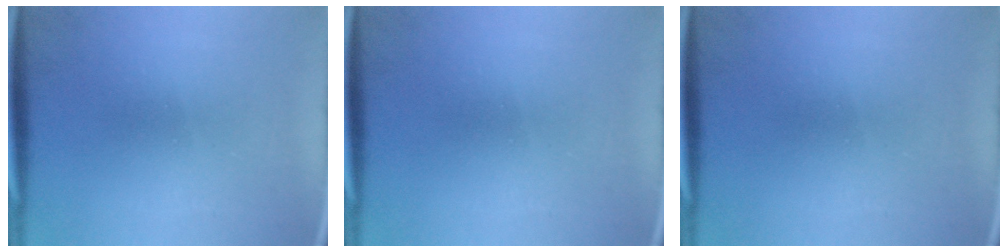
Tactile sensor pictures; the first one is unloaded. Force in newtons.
{"total": 0.0}
{"total": 0.0}